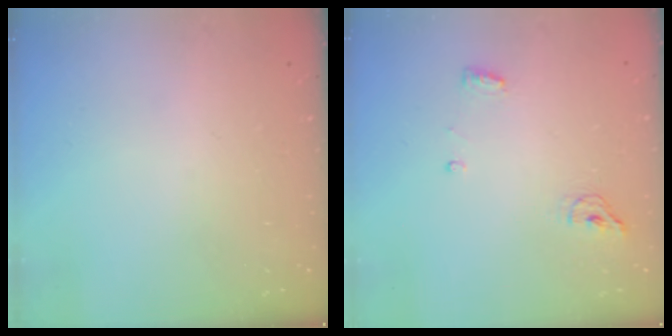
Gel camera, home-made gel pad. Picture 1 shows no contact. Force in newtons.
{"total": 5.4, "press": 5.3, "slide": 1.1}